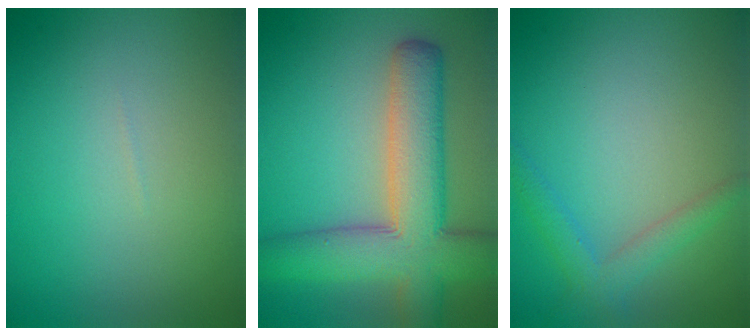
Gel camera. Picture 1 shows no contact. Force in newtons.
{"total": 9.4, "press": 9.4, "slide": 0.4}
{"total": 2.3, "press": 2.3, "slide": 0.2}